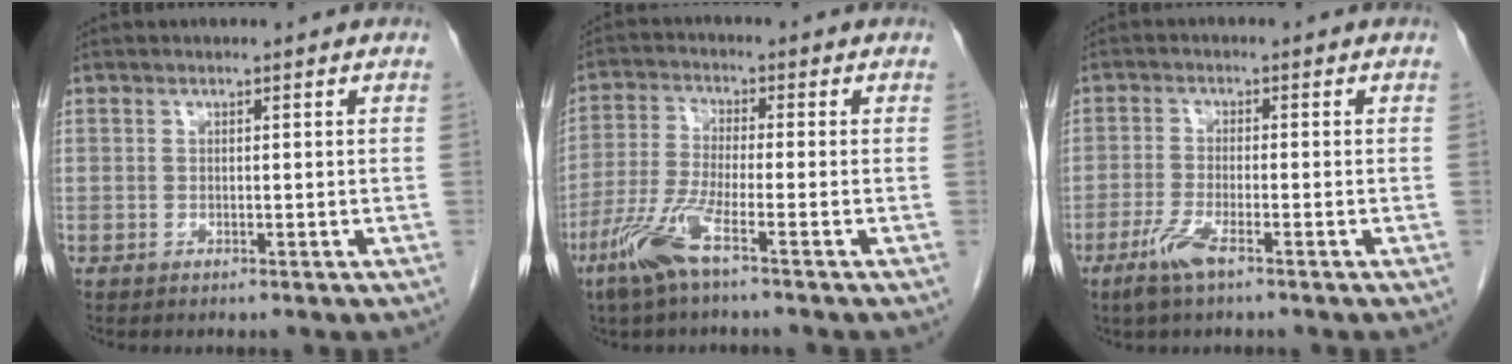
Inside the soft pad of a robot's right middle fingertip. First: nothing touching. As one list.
[{"total": 7.2, "force": [-4.2, 0.2, 5.8], "torque": [-0.133, -0.011, -0.089]}, {"total": 4.2, "force": [-2.7, 0.4, 3.2], "torque": [-0.075, -0.009, -0.055]}]